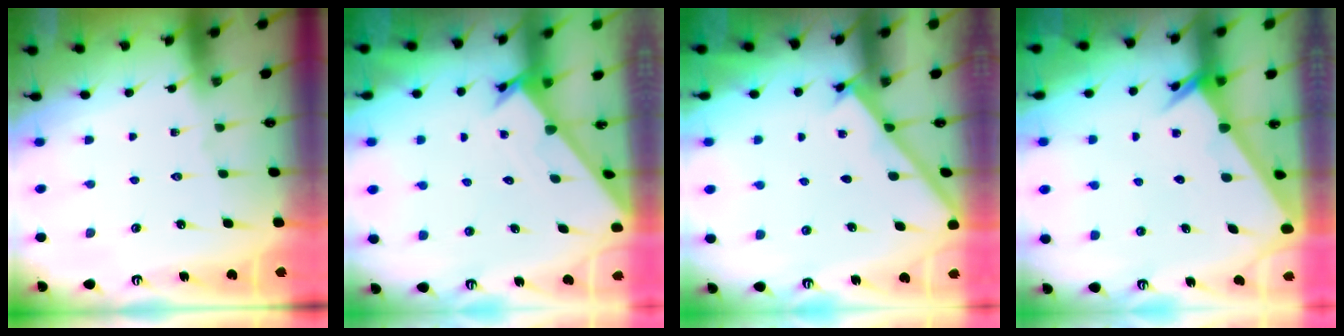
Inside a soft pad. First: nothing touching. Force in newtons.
{"total": 1.7, "press": 1.7, "slide": 0.1}
{"total": 3.1, "press": 3.1, "slide": 0.1}
{"total": 2.5, "press": 2.5, "slide": 0.1}